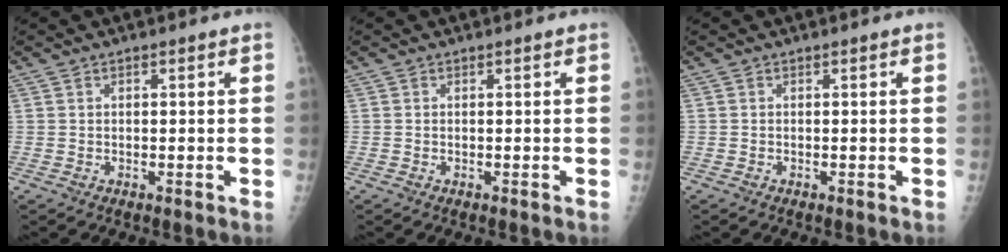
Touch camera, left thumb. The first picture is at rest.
{"total": 0.0}
{"total": 0.0}